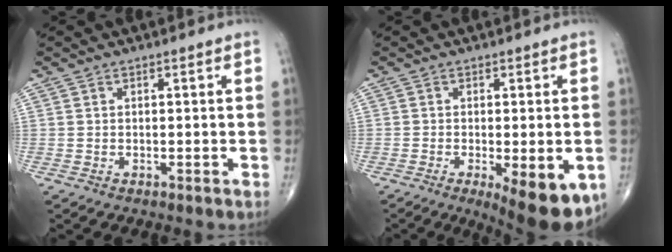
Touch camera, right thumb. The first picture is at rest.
{"total": 11.9, "force": [-4.8, 4.1, 10.1], "torque": [-0.121, -0.012, -0.060]}